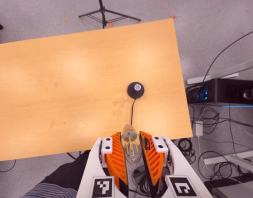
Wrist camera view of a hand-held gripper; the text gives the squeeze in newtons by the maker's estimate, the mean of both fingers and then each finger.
{"total": 21.2, "left": 24.5, "right": 18.0}